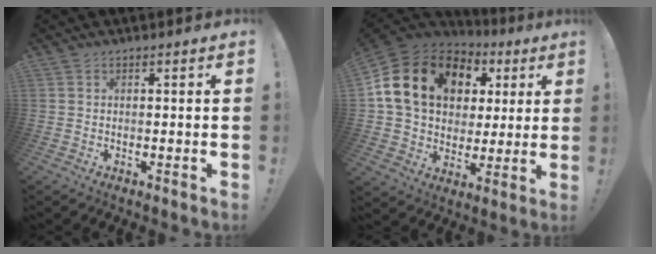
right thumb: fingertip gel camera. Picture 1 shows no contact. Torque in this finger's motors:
{"motor_torque": [2.45, 2.55, 0.92, 0.83, 0.67]}